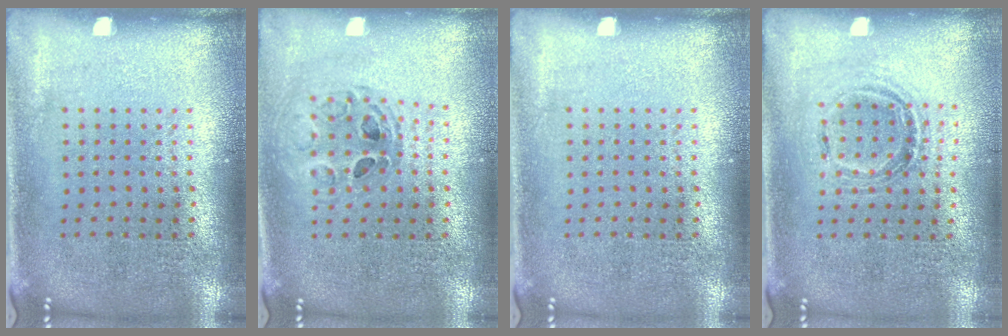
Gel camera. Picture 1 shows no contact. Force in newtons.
{"total": 0.8, "press": 0.8, "slide": 0.1}
{"total": 0.0}
{"total": 1.0, "press": 0.9, "slide": 0.3}